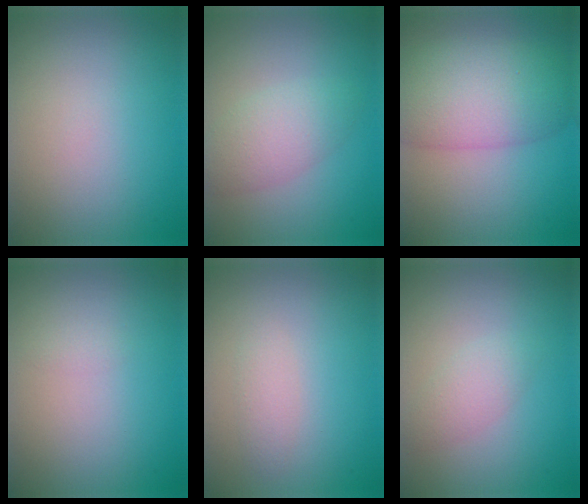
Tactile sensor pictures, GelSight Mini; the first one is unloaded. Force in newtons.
{"total": 3.3, "press": 3.3, "slide": 0.0}
{"total": 8.1, "press": 8.1, "slide": 0.3}
{"total": 0.6, "press": 0.6, "slide": 0.0}
{"total": 1.1, "press": 1.1, "slide": 0.0}
{"total": 1.8, "press": 1.8, "slide": 0.0}